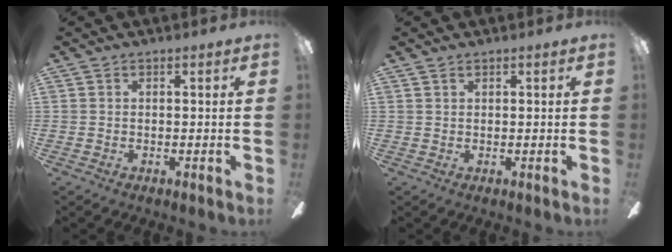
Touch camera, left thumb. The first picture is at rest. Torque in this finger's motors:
{"motor_torque": [-0.05, 0.09, -0.27, 0.19, 0.03]}